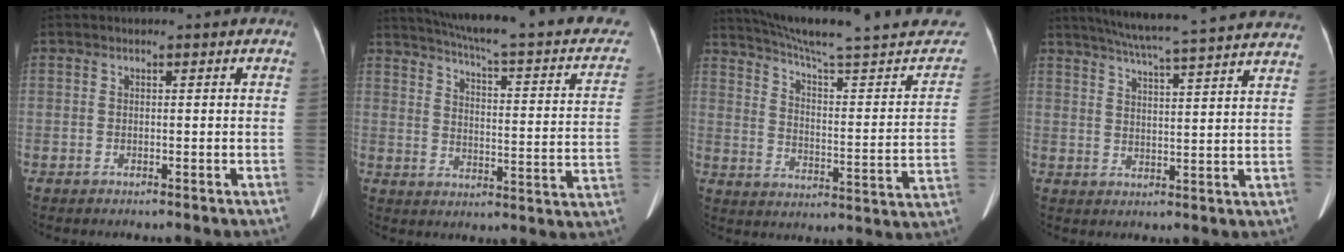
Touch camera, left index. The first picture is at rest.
{"total": 24.8, "force": [20.6, 3.7, 13.4], "torque": [-0.190, -0.029, 0.244]}
{"total": 29.1, "force": [26.2, 2.2, 12.4], "torque": [-0.180, -0.084, 0.334]}
{"total": 24.3, "force": [22.0, 0.4, 10.4], "torque": [-0.167, -0.020, 0.274]}